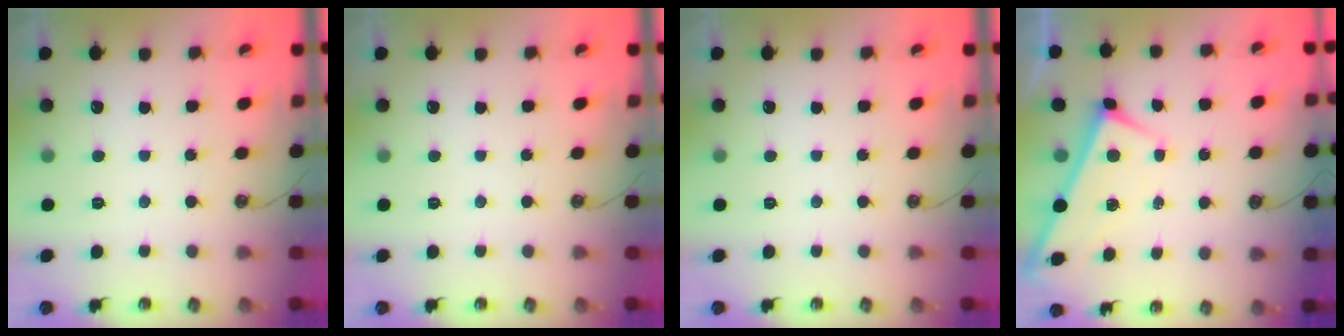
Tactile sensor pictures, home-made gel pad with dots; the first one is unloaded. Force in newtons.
{"total": 0.0}
{"total": 0.0}
{"total": 1.8, "press": 1.8, "slide": 0.2}